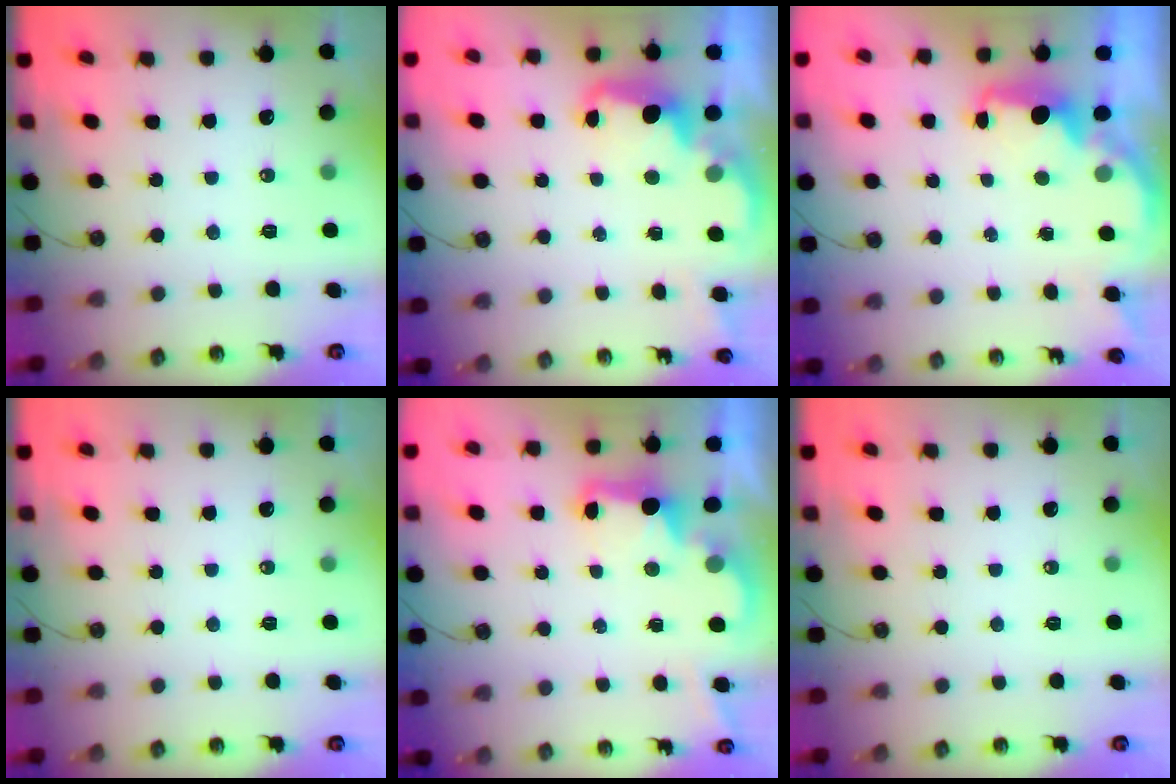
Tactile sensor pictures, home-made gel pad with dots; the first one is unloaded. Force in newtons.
{"total": 2.6, "press": 2.6, "slide": 0.7}
{"total": 2.9, "press": 2.8, "slide": 0.9}
{"total": 0.0}
{"total": 2.9, "press": 2.8, "slide": 0.6}
{"total": 0.0}